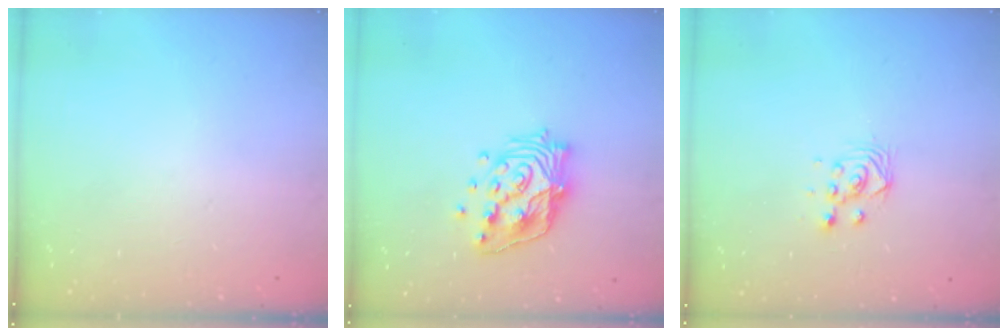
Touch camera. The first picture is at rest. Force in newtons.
{"total": 17.5, "press": 17.2, "slide": 2.8}
{"total": 3.0, "press": 3.0, "slide": 0.1}